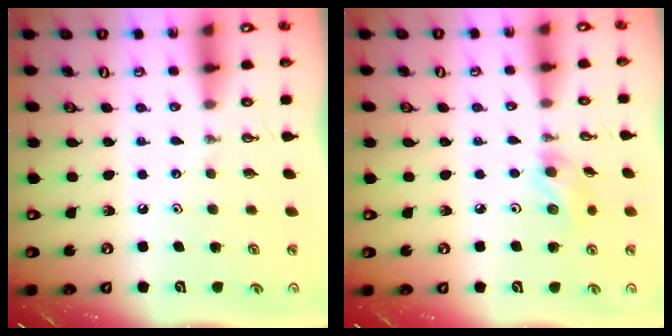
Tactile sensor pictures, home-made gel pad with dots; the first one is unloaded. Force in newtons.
{"total": 5.8, "press": 5.7, "slide": 1.0}